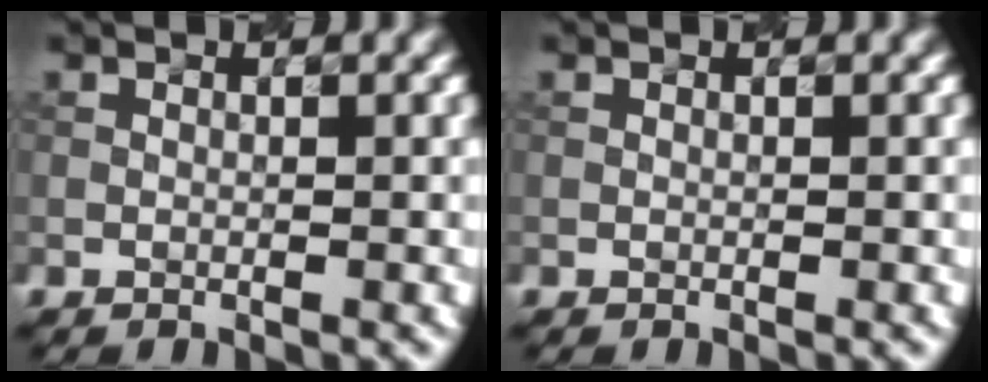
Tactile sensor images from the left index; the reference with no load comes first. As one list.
[{"total": 0.0}]